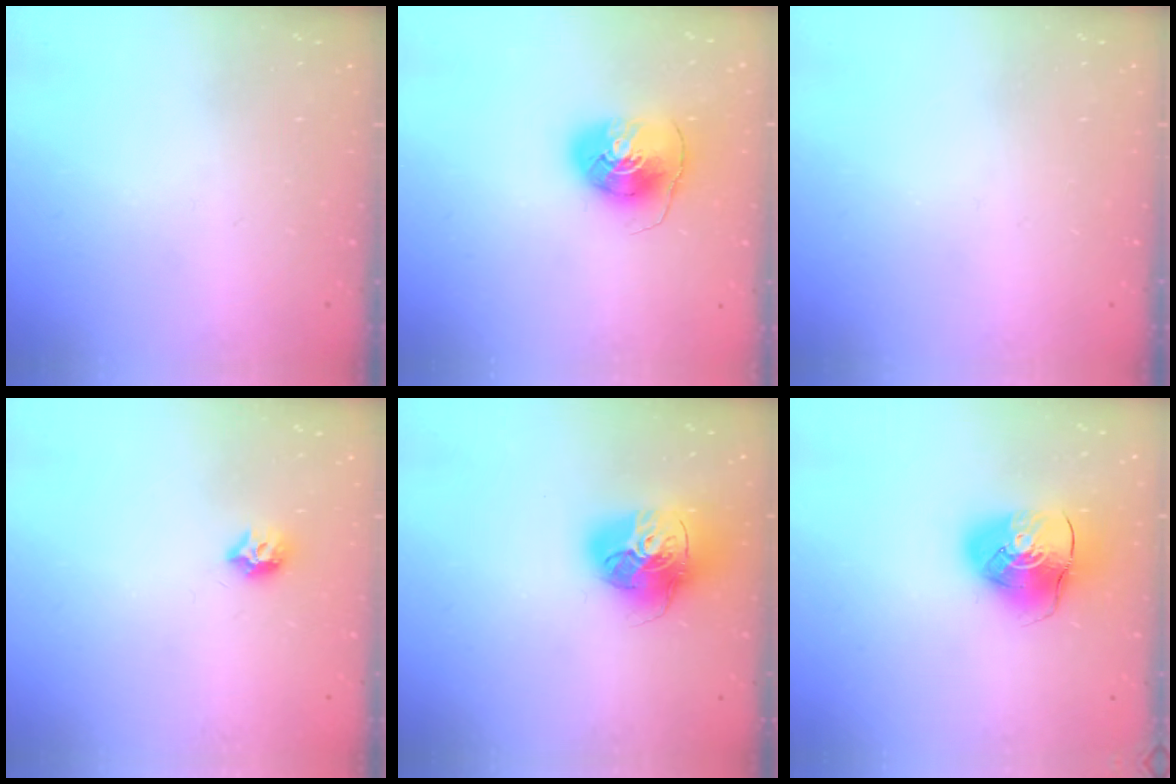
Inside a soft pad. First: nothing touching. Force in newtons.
{"total": 8.5, "press": 8.4, "slide": 0.7}
{"total": 0.0}
{"total": 7.5, "press": 7.4, "slide": 0.6}
{"total": 17.5, "press": 17.3, "slide": 2.0}
{"total": 12.6, "press": 12.5, "slide": 1.6}